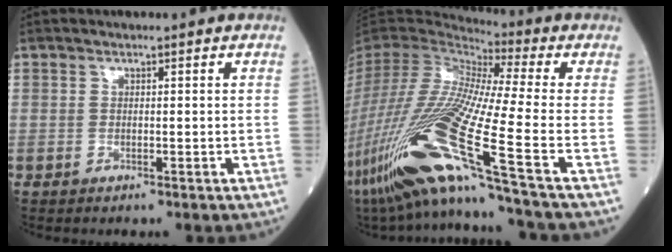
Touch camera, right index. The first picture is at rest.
{"total": 27.4, "force": [-12.4, -0.4, 24.5], "torque": [-0.512, -0.070, -0.233]}